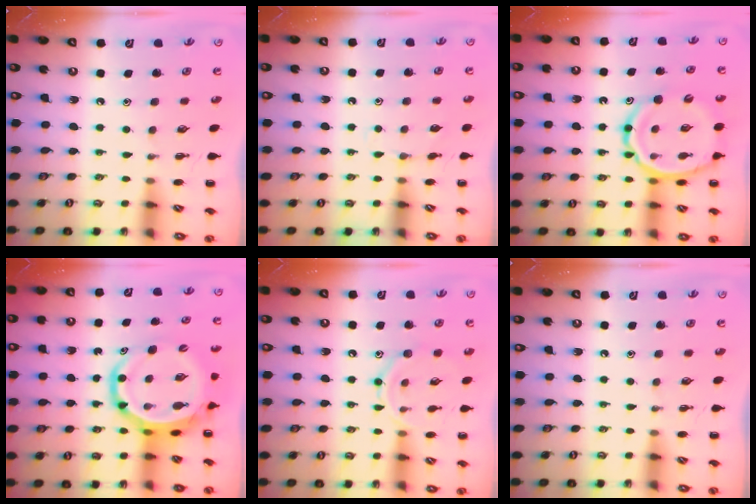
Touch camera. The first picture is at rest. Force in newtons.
{"total": 3.8, "press": 3.6, "slide": 1.2}
{"total": 14.4, "press": 14.0, "slide": 3.5}
{"total": 11.0, "press": 10.6, "slide": 3.2}
{"total": 10.9, "press": 10.8, "slide": 1.1}
{"total": 0.0}